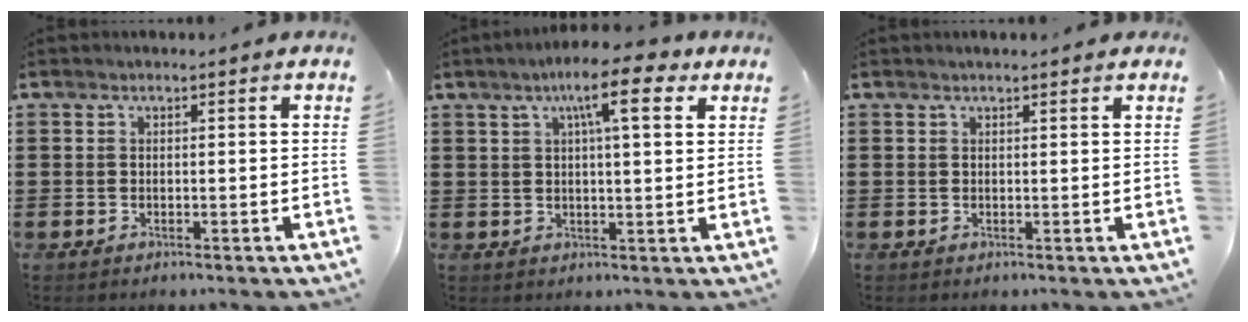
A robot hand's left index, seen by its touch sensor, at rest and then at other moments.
{"total": 8.8, "force": [4.8, 1.6, 7.2], "torque": [-0.120, -0.004, 0.073]}
{"total": 0.9, "force": [0.8, 0.1, 0.4], "torque": [-0.009, 0.001, 0.015]}